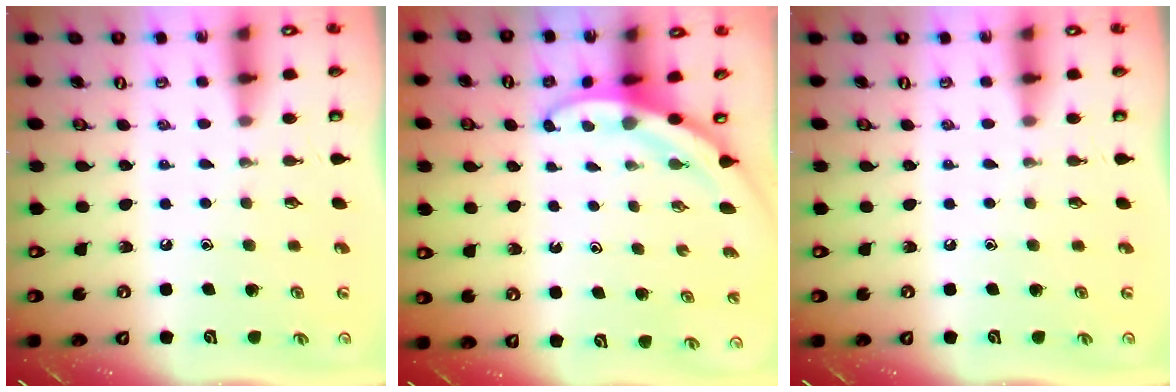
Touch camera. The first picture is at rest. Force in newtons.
{"total": 3.3, "press": 3.3, "slide": 0.2}
{"total": 0.0}